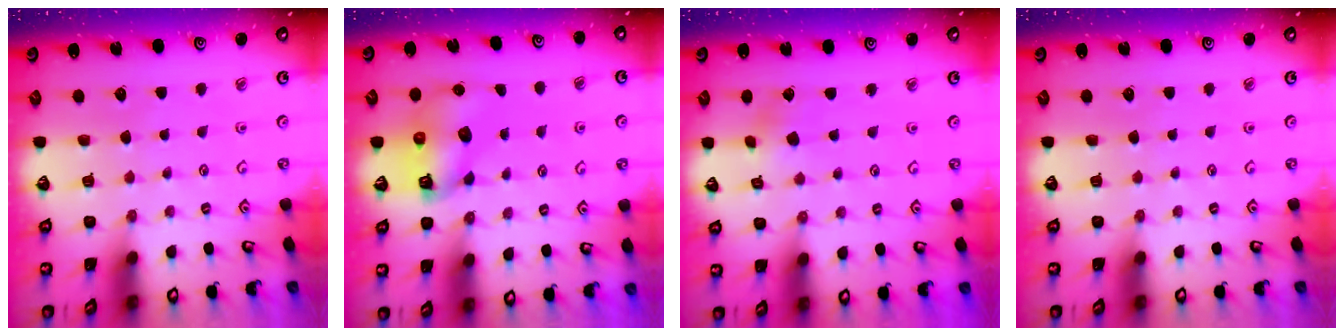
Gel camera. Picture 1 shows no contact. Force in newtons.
{"total": 8.2, "press": 8.1, "slide": 1.3}
{"total": 2.5, "press": 2.3, "slide": 0.8}
{"total": 0.0}